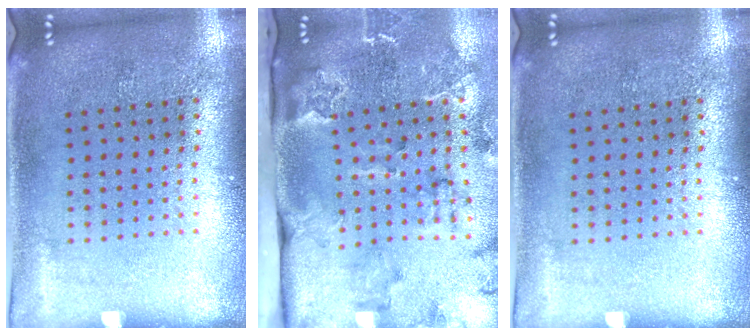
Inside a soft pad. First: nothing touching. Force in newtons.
{"total": 2.6, "press": 2.4, "slide": 1.1}
{"total": 0.0}